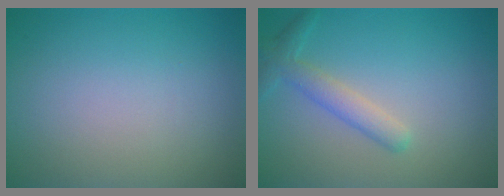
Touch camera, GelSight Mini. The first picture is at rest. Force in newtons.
{"total": 2.6, "press": 2.5, "slide": 0.1}